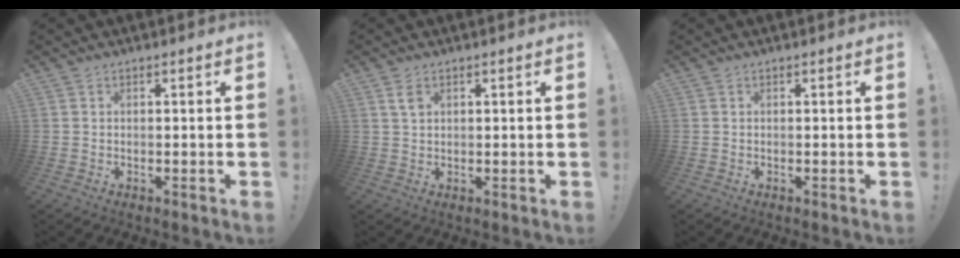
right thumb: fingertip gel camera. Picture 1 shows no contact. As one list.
[{"total": 2.9, "force": [1.5, 1.6, 1.9], "torque": [-0.029, -0.004, 0.025]}, {"total": 0.0}]